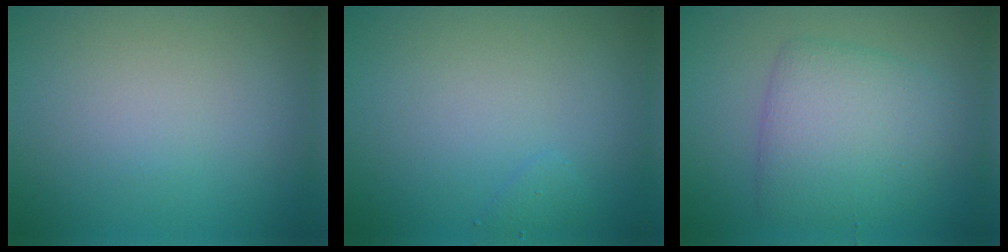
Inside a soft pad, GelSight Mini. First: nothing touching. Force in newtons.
{"total": 0.8, "press": 0.8, "slide": 0.0}
{"total": 5.0, "press": 5.0, "slide": 0.1}